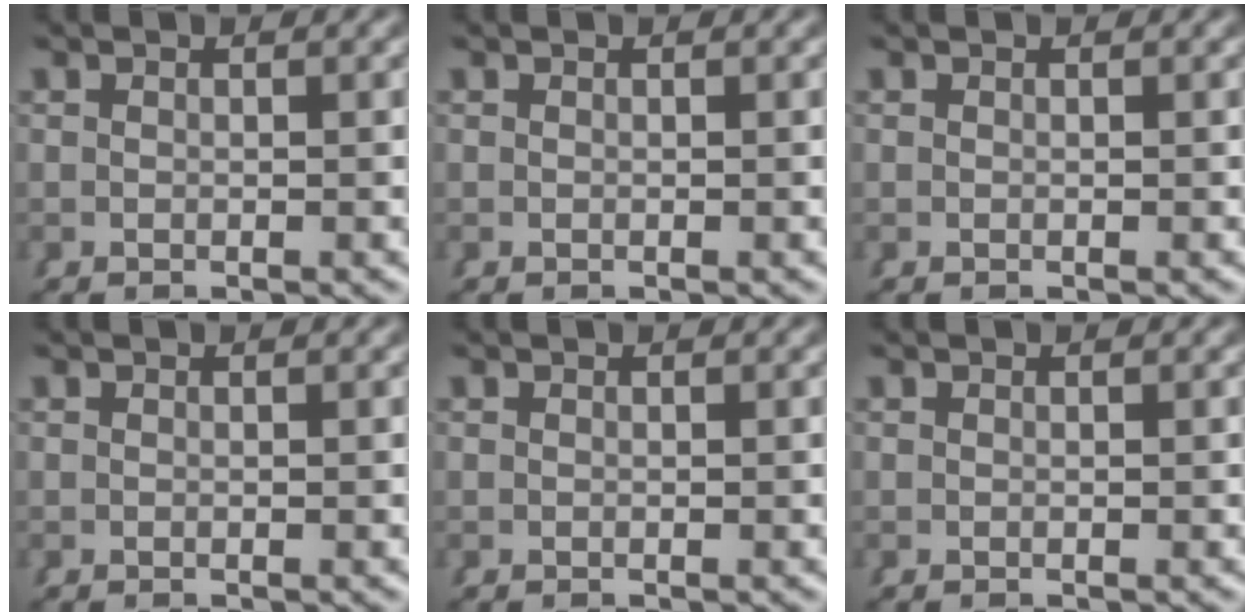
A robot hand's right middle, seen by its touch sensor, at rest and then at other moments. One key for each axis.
{"total": 0.0}
{"total": 0.0}
{"total": 0.0}
{"total": 0.0}
{"total": 0.0}